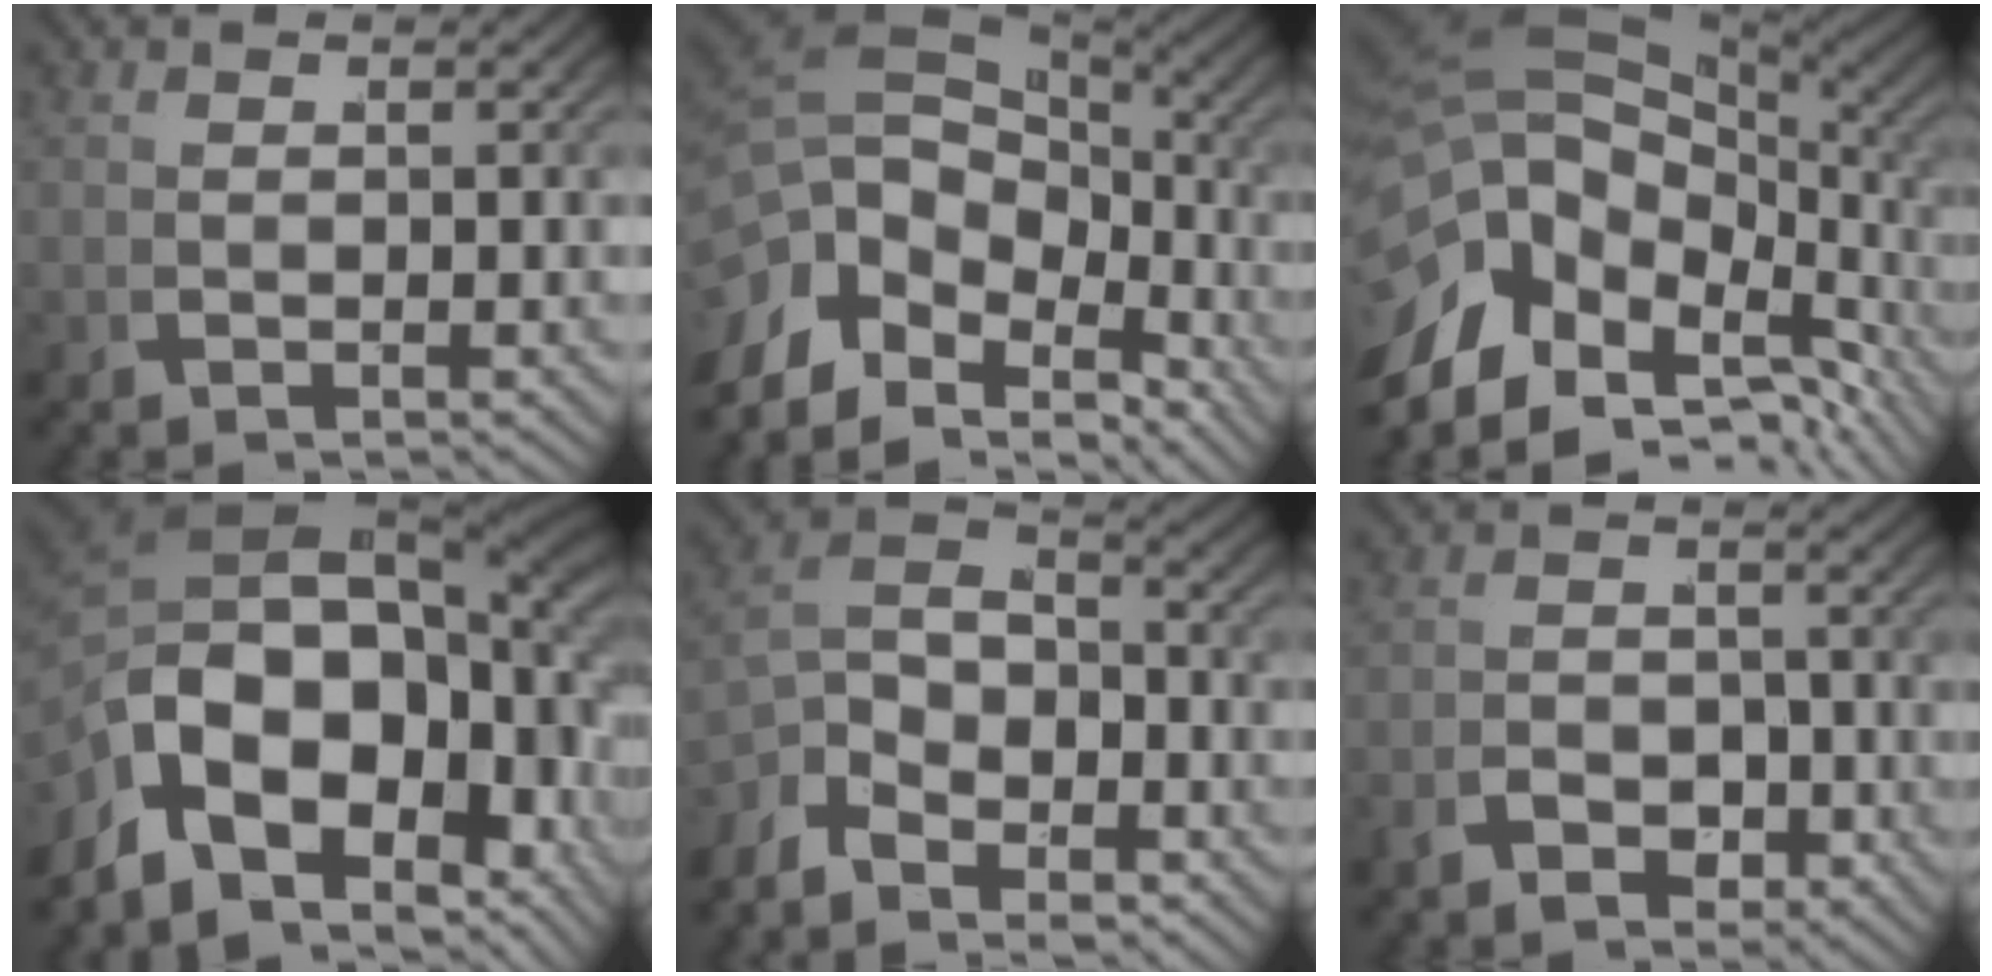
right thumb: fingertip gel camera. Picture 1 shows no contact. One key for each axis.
{"total": 12.5, "fx": -1.2, "fy": 8.2, "fz": 9.3, "tx": -0.188, "ty": -0.029, "tz": -0.012}
{"total": 16.3, "fx": -1.8, "fy": 11.0, "fz": 12.0, "tx": -0.222, "ty": -0.023, "tz": -0.021}
{"total": 23.0, "fx": 0.8, "fy": 14.9, "fz": 17.5, "tx": -0.280, "ty": -0.004, "tz": 0.002}
{"total": 6.7, "fx": -0.5, "fy": 4.6, "fz": 4.8, "tx": -0.083, "ty": 0.005, "tz": -0.021}
{"total": 3.7, "fx": -2.2, "fy": 2.6, "fz": 1.5, "tx": -0.004, "ty": -0.010, "tz": -0.039}